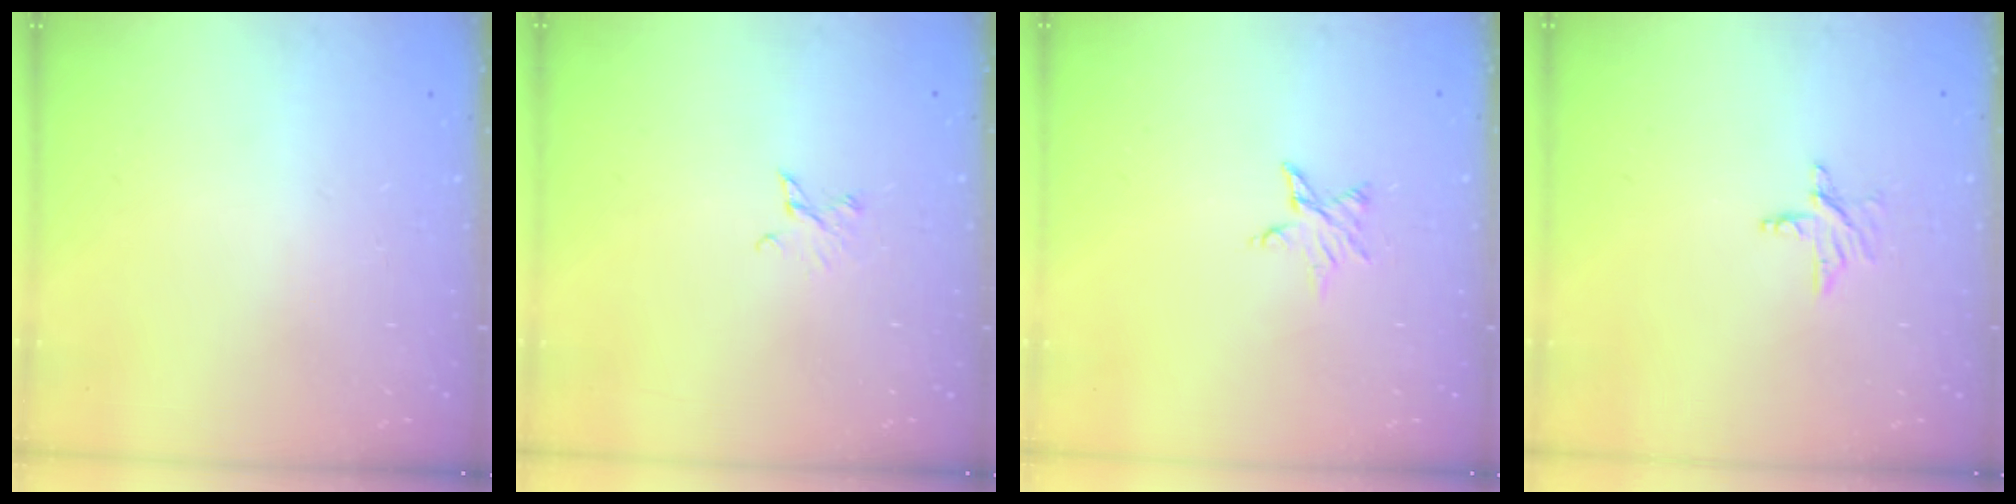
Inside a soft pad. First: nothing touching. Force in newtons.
{"total": 2.1, "press": 2.1, "slide": 0.3}
{"total": 3.6, "press": 3.6, "slide": 0.4}
{"total": 3.5, "press": 3.4, "slide": 0.3}